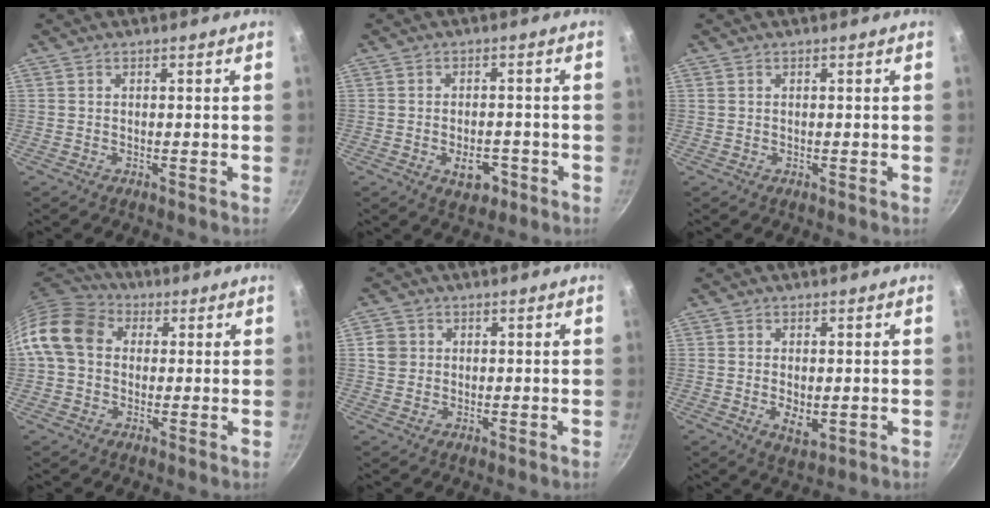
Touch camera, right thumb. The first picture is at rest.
{"total": 5.4, "force": [-2.2, 3.3, 3.6], "torque": [-0.034, 0.011, -0.026]}
{"total": 0.0}
{"total": 11.9, "force": [1.6, 9.5, 7.0], "torque": [-0.107, 0.025, 0.009]}
{"total": 3.6, "force": [0.5, 3.3, 1.2], "torque": [-0.005, 0.007, 0.006]}
{"total": 4.5, "force": [-0.6, 2.4, 3.7], "torque": [-0.060, -0.010, -0.002]}